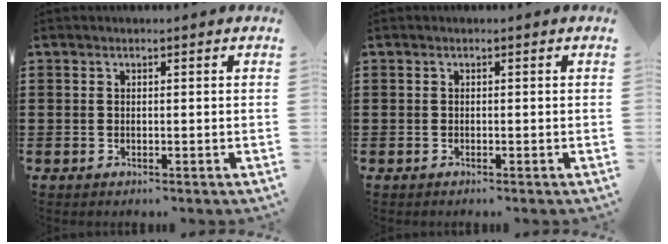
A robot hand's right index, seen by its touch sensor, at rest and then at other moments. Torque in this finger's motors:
{"motor_torque": [1.05, 1.09, 0.09, 0.01]}